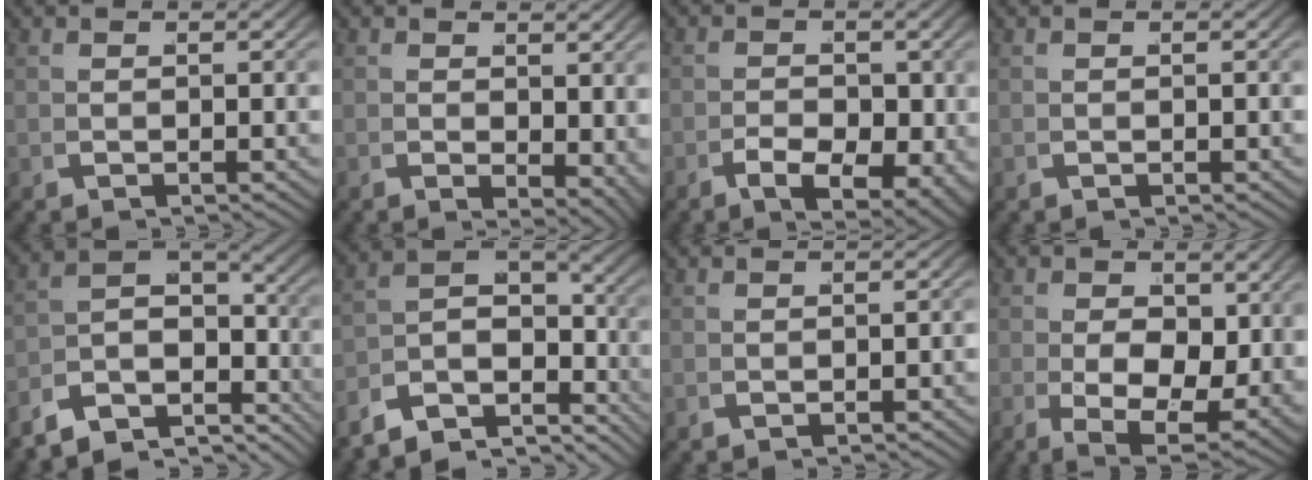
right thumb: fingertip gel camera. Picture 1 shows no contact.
{"total": 2.8, "force": [0.4, 1.7, 2.2], "torque": [-0.026, -0.016, 0.017]}
{"total": 5.9, "force": [-1.7, 3.5, 4.5], "torque": [-0.070, -0.022, -0.018]}
{"total": 0.0}
{"total": 9.7, "force": [-2.5, 5.5, 7.6], "torque": [-0.126, -0.006, -0.045]}
{"total": 9.9, "force": [-2.7, 5.6, 7.6], "torque": [-0.129, -0.009, -0.045]}
{"total": 0.5, "force": [-0.4, 0.2, 0.2], "torque": [-0.004, -0.003, -0.006]}
{"total": 10.2, "force": [-1.3, 6.8, 7.5], "torque": [-0.134, -0.058, 0.005]}